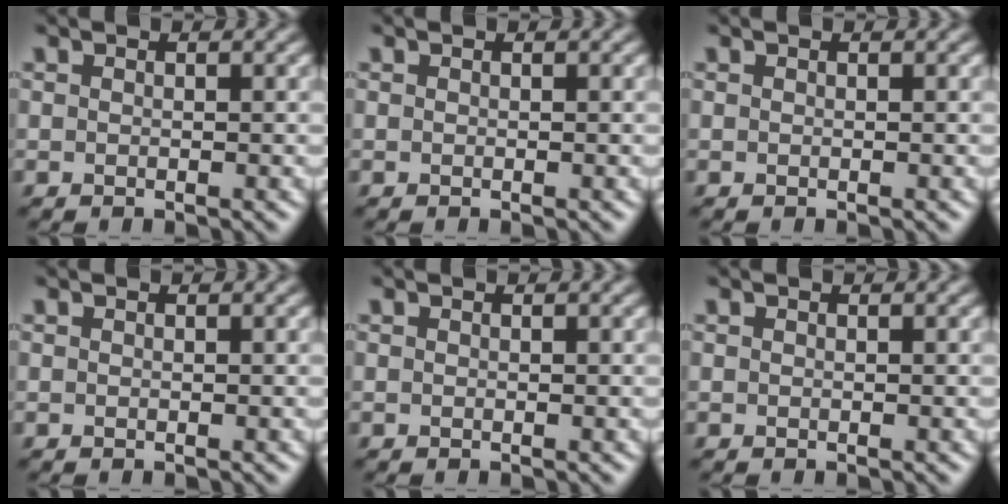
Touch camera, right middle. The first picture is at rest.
{"total": 0.0}
{"total": 0.0}
{"total": 0.0}
{"total": 0.0}
{"total": 0.0}